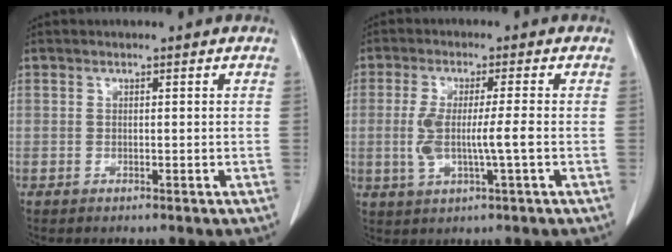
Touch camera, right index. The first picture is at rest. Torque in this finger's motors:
{"motor_torque": [0.30, -0.03, 0.31, 0.14]}